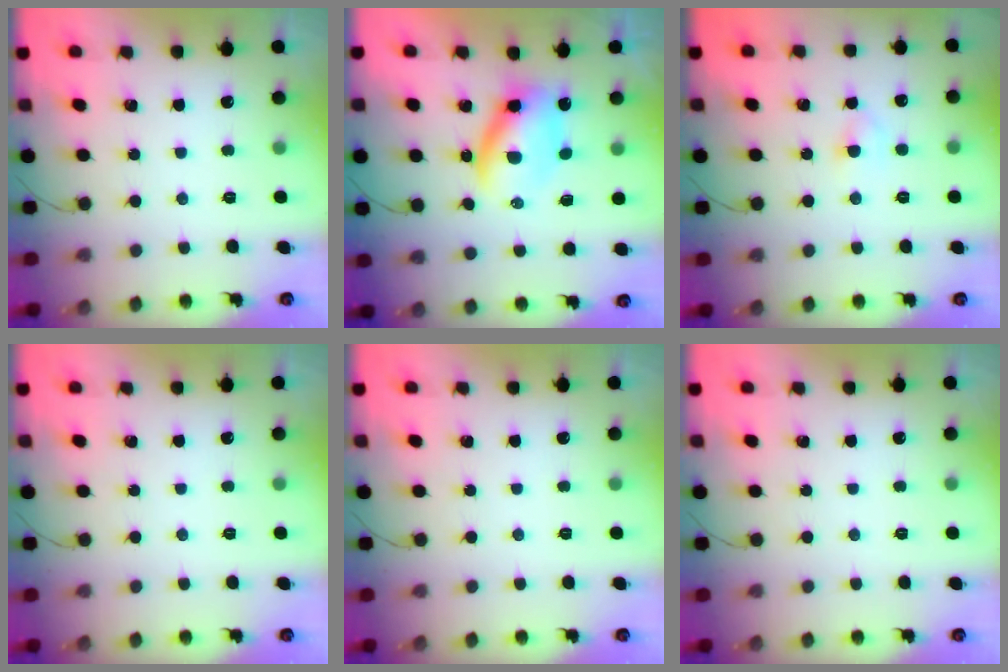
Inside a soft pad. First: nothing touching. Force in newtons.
{"total": 6.5, "press": 6.5, "slide": 0.7}
{"total": 3.2, "press": 3.1, "slide": 0.7}
{"total": 0.0}
{"total": 0.0}
{"total": 0.0}